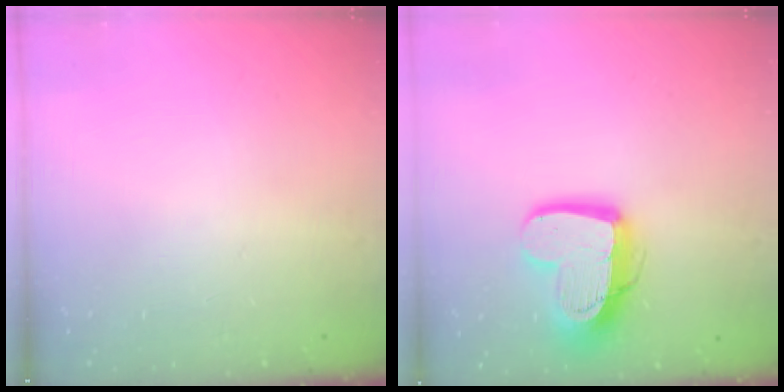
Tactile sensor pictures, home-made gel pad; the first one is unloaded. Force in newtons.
{"total": 15.0, "press": 14.9, "slide": 1.3}